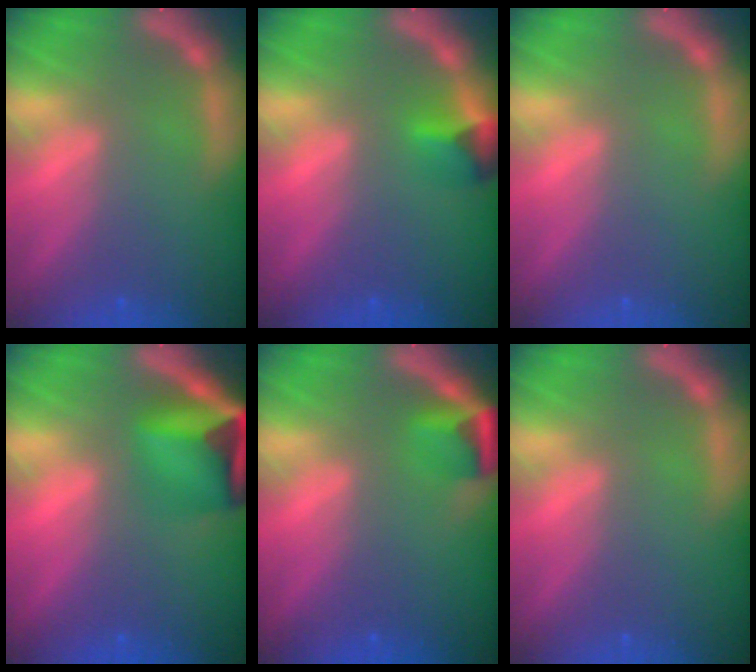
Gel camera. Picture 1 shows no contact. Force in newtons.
{"total": 2.4}
{"total": 0.0}
{"total": 8.1}
{"total": 2.9}
{"total": 0.0}